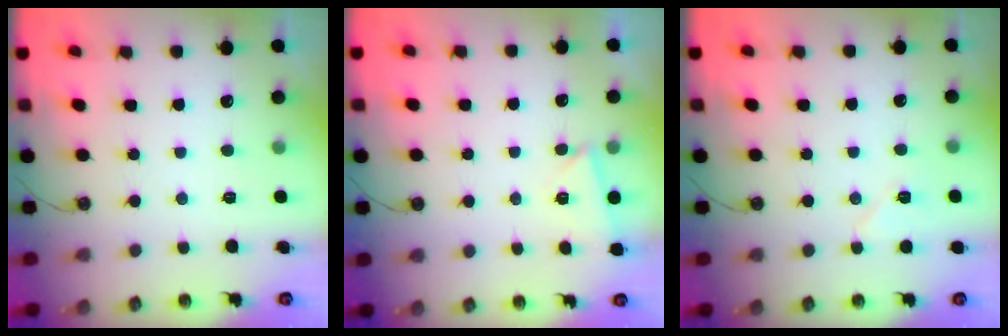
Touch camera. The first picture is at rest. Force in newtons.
{"total": 2.9, "press": 2.8, "slide": 0.6}
{"total": 6.0, "press": 5.9, "slide": 1.1}